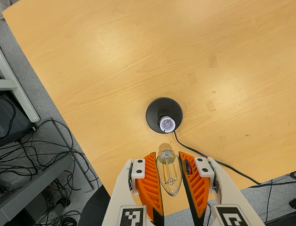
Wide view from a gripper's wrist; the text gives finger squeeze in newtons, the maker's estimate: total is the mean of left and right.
{"total": 11.3, "left": 11.5, "right": 11.1}